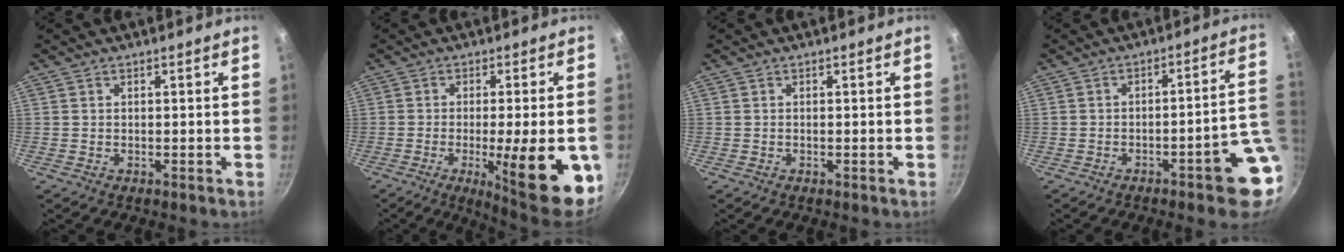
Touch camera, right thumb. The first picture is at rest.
{"total": 17.2, "force": [-4.8, 3.8, 16.1], "torque": [-0.200, 0.001, -0.057]}
{"total": 0.0}
{"total": 10.7, "force": [-3.0, 2.4, 9.9], "torque": [-0.096, 0.029, -0.035]}